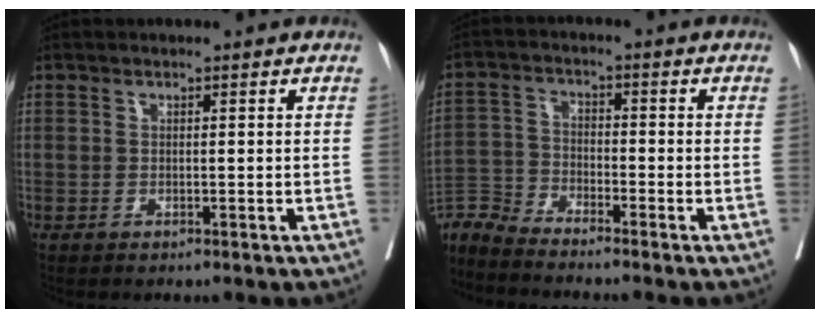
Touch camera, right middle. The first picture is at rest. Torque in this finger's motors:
{"motor_torque": [-0.47, -0.07, 0.00, -0.01]}